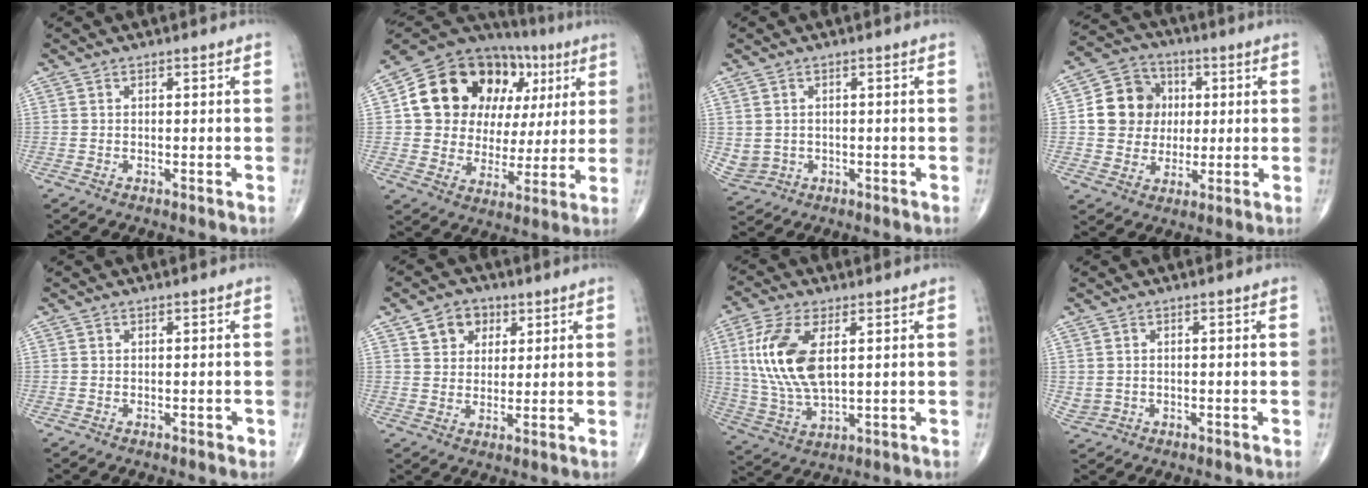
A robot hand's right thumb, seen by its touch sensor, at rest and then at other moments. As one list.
[{"total": 23.9, "force": [7.1, 17.4, 14.8], "torque": [-0.178, 0.031, 0.118]}, {"total": 4.2, "force": [-0.2, 3.9, 1.6], "torque": [-0.038, 0.003, 0.013]}, {"total": 11.8, "force": [1.6, 10.5, 5.1], "torque": [-0.052, 0.010, 0.026]}, {"total": 0.7, "force": [-0.1, 0.5, 0.4], "torque": [-0.003, 0.001, -0.002]}, {"total": 6.9, "force": [3.4, 5.4, 2.7], "torque": [-0.012, -0.012, 0.054]}, {"total": 14.4, "force": [3.2, 6.9, 12.3], "torque": [-0.268, -0.007, 0.069]}, {"total": 2.1, "force": [0.1, 1.8, 0.9], "torque": [-0.022, 0.002, 0.010]}]